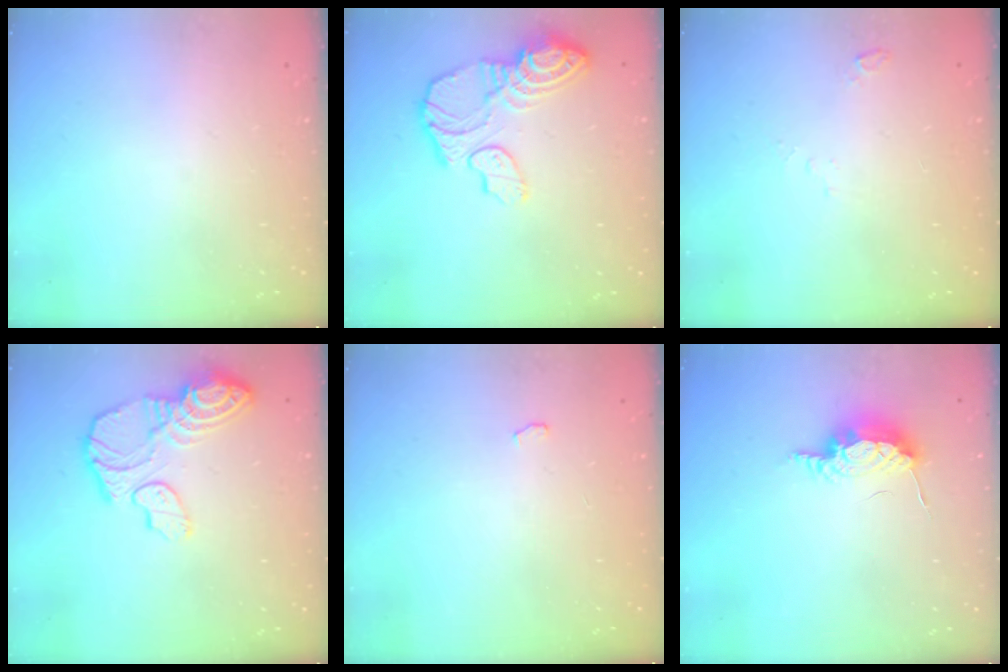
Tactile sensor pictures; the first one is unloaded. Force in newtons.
{"total": 14.3, "press": 14.3, "slide": 1.0}
{"total": 3.0, "press": 2.1, "slide": 2.1}
{"total": 14.3, "press": 14.3, "slide": 1.0}
{"total": 7.7, "press": 4.0, "slide": 6.6}
{"total": 7.8, "press": 7.8, "slide": 0.2}